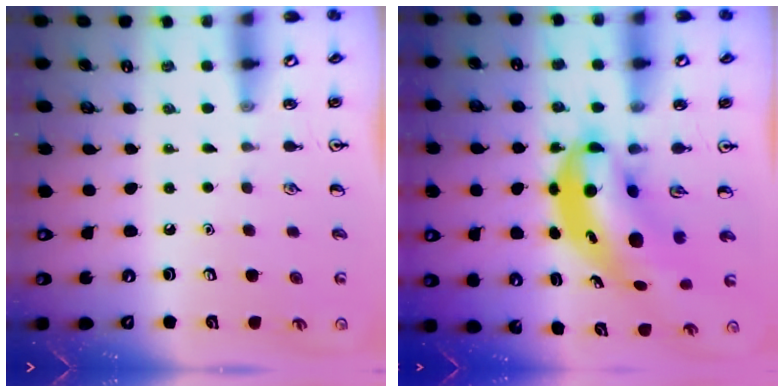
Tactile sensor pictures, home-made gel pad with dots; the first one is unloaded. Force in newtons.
{"total": 8.1, "press": 7.7, "slide": 2.4}